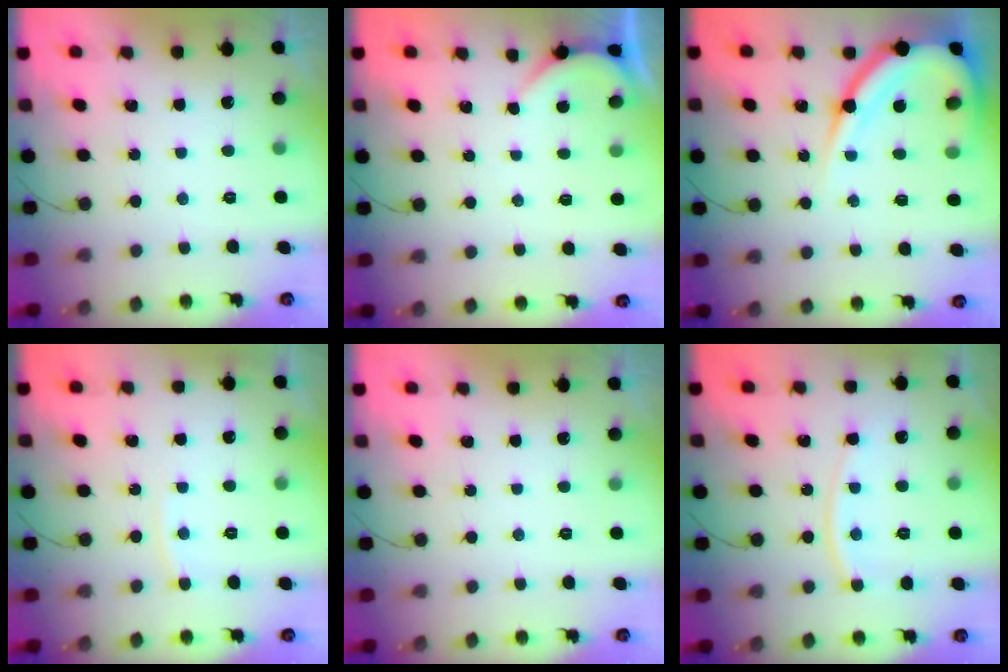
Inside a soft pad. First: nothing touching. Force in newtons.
{"total": 1.9, "press": 1.9, "slide": 0.3}
{"total": 14.6, "press": 14.5, "slide": 1.5}
{"total": 4.6, "press": 4.5, "slide": 0.7}
{"total": 0.0}
{"total": 9.2, "press": 9.1, "slide": 1.1}